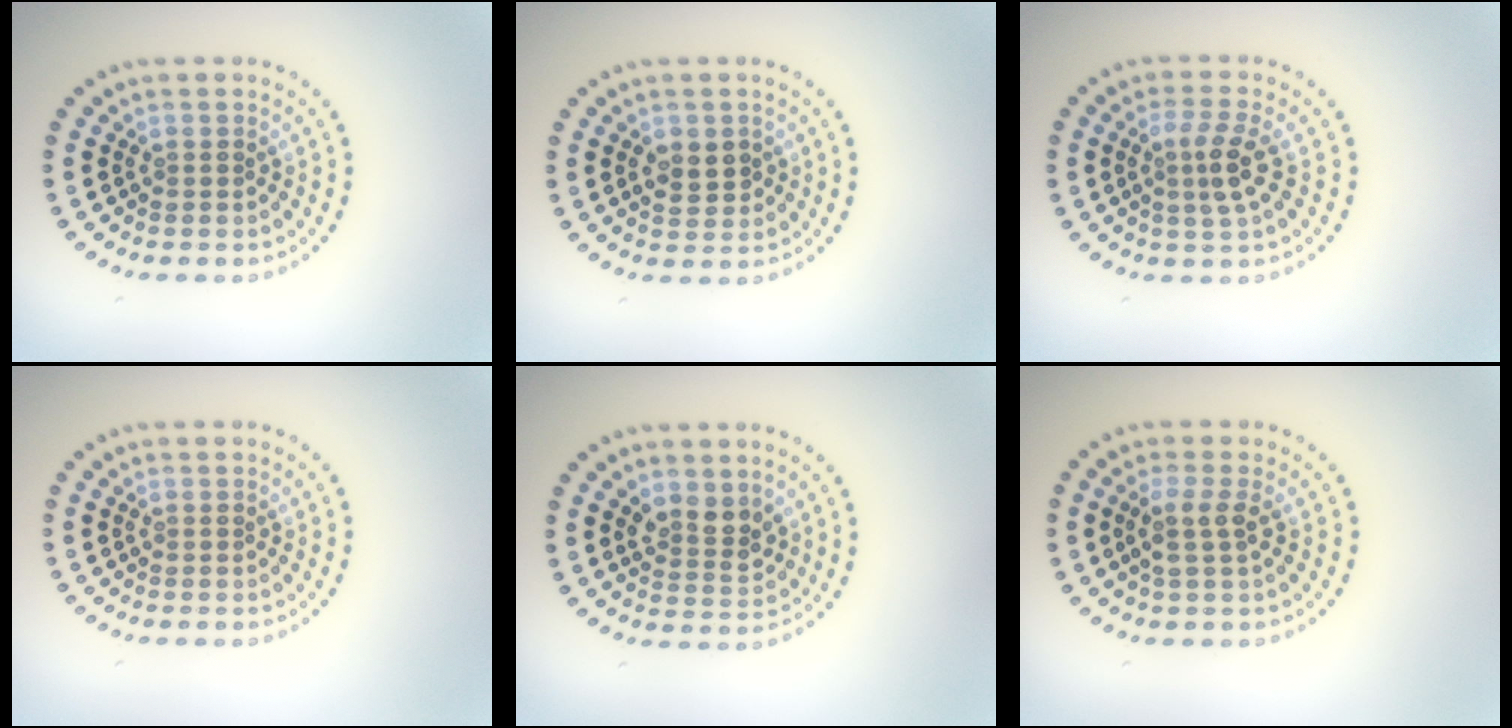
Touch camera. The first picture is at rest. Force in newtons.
{"total": 2.4, "press": 2.3, "slide": 0.4}
{"total": 2.8, "press": 2.5, "slide": 1.3}
{"total": 0.0}
{"total": 2.6, "press": 2.4, "slide": 1.0}
{"total": 2.0, "press": 1.7, "slide": 1.1}